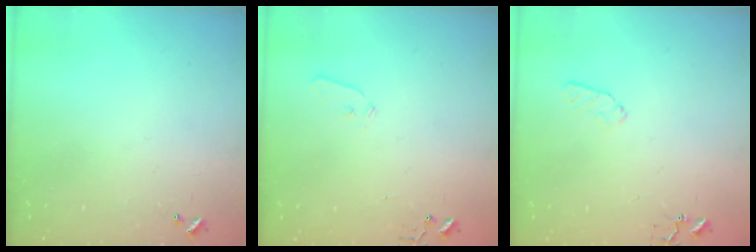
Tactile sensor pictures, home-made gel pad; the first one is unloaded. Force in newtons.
{"total": 4.0, "press": 3.9, "slide": 0.6}
{"total": 5.3, "press": 5.2, "slide": 0.7}